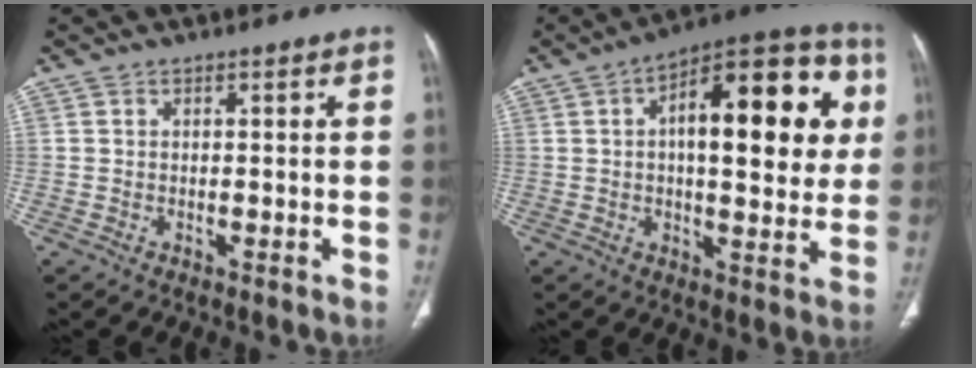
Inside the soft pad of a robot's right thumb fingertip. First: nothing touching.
{"total": 22.7, "force": [4.8, 9.7, 19.9], "torque": [-0.235, 0.020, 0.055]}